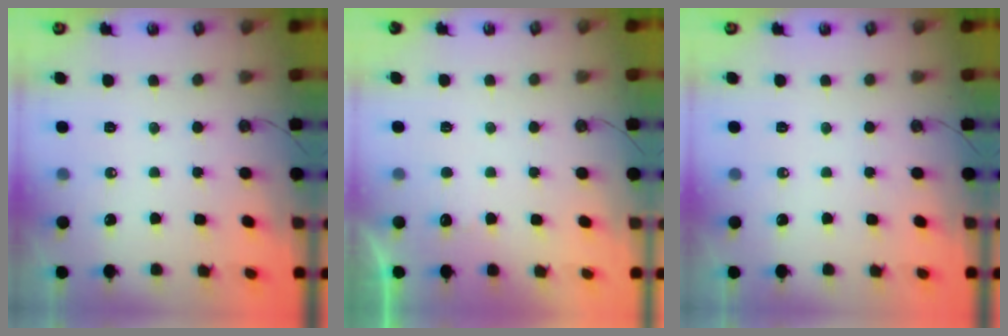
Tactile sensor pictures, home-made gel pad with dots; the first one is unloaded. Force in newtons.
{"total": 1.2, "press": 1.0, "slide": 0.7}
{"total": 0.0}